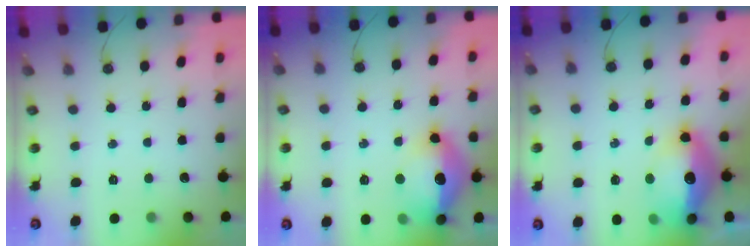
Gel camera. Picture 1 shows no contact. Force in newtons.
{"total": 16.4, "press": 16.3, "slide": 1.6}
{"total": 21.4, "press": 17.2, "slide": 12.7}